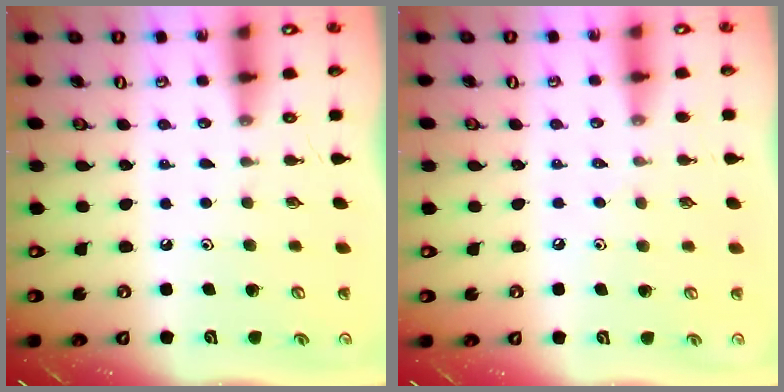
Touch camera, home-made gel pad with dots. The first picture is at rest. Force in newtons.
{"total": 3.3, "press": 3.2, "slide": 0.5}